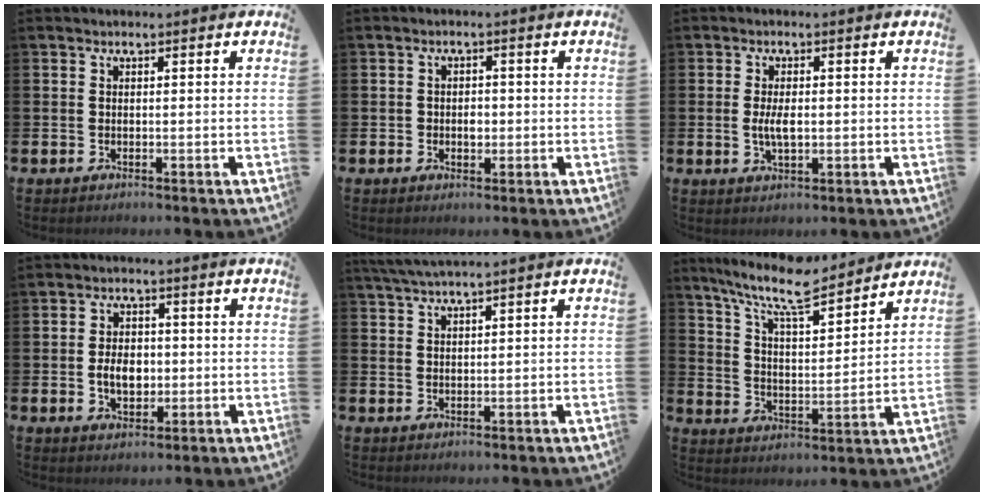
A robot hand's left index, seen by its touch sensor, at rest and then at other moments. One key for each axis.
{"total": 1.7, "fx": -0.2, "fy": 1.3, "fz": 1.0, "tx": 0.003, "ty": -0.004, "tz": -0.010}
{"total": 3.3, "fx": 0.0, "fy": 1.4, "fz": 3.0, "tx": -0.052, "ty": 0.000, "tz": -0.002}
{"total": 4.5, "fx": -0.4, "fy": 3.1, "fz": 3.2, "tx": -0.041, "ty": 0.001, "tz": -0.015}
{"total": 2.8, "fx": 2.6, "fy": -0.2, "fz": 1.2, "tx": -0.029, "ty": -0.003, "tz": 0.048}
{"total": 10.3, "fx": 9.0, "fy": 1.9, "fz": 4.7, "tx": -0.113, "ty": -0.049, "tz": 0.158}